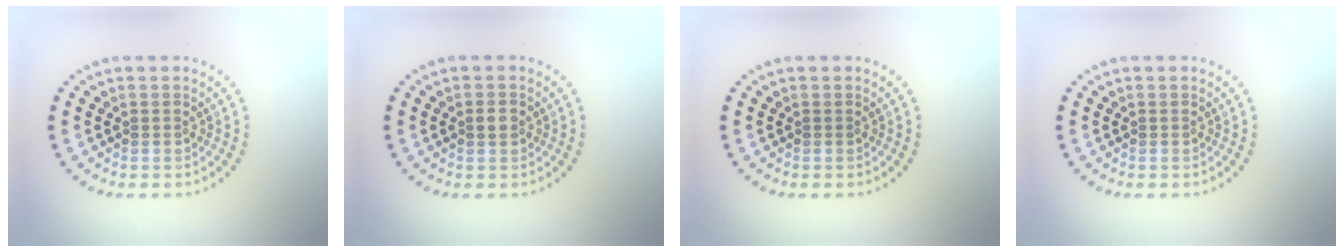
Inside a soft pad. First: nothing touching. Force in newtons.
{"total": 1.4, "press": 1.4, "slide": 0.2}
{"total": 0.0}
{"total": 0.0}